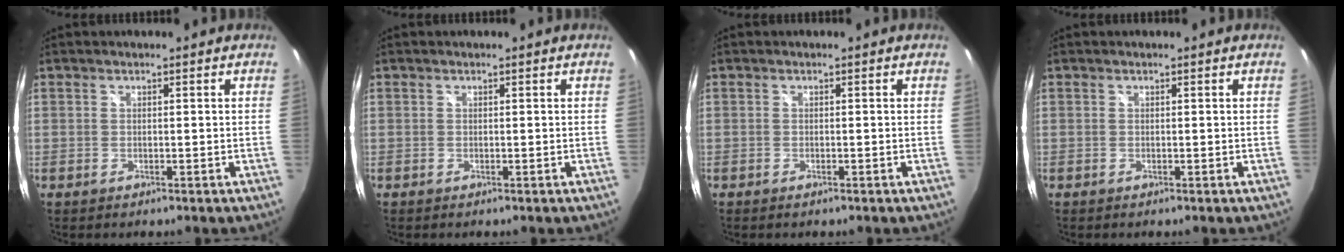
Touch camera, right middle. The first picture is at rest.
{"total": 0.0}
{"total": 0.6, "force": [-0.5, 0.2, 0.3], "torque": [-0.004, -0.003, -0.009]}
{"total": 0.0}